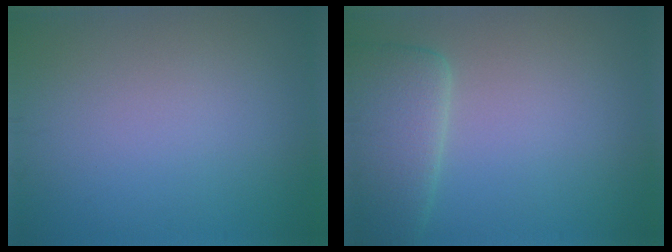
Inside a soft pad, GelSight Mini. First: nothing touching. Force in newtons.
{"total": 5.0, "press": 4.9, "slide": 0.6}